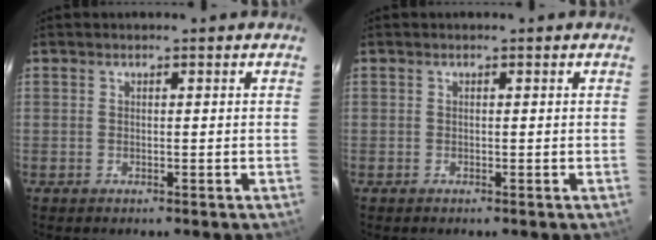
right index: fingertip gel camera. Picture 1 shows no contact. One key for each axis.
{"total": 0.0}